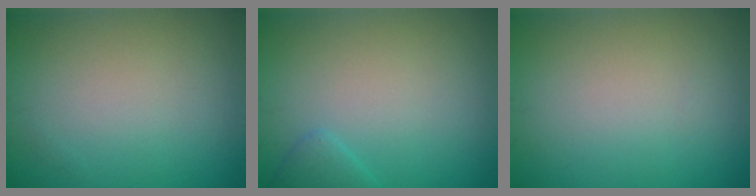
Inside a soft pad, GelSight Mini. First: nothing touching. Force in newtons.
{"total": 1.4, "press": 1.4, "slide": 0.1}
{"total": 0.0}